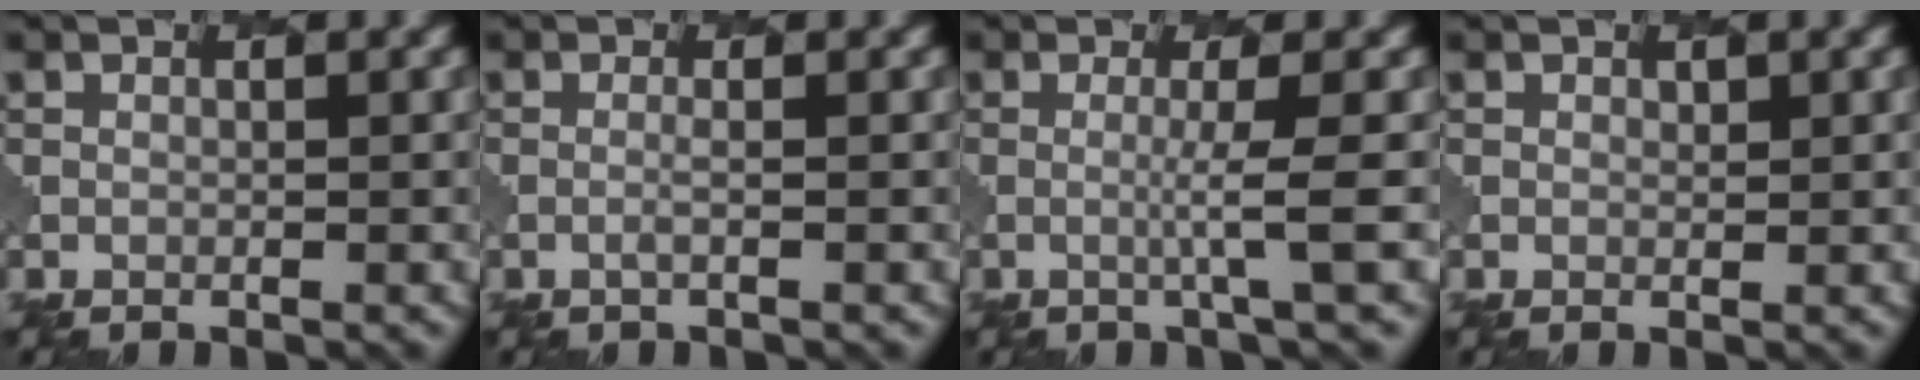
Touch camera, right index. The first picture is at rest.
{"total": 0.7, "force": [0.0, 0.2, 0.7], "torque": [-0.011, 0.001, -0.005]}
{"total": 2.4, "force": [-0.1, 0.1, 2.4], "torque": [-0.039, -0.005, -0.012]}
{"total": 0.8, "force": [0.7, 0.3, 0.1], "torque": [0.000, -0.005, 0.013]}